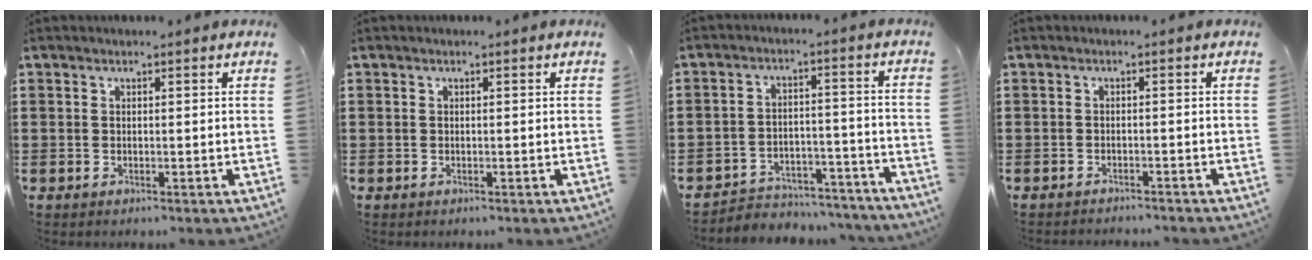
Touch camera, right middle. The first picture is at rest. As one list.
[{"total": 0.0}, {"total": 4.6, "force": [-4.5, 1.0, 0.3], "torque": [-0.008, 0.012, -0.095]}, {"total": 1.1, "force": [-1.0, -0.1, 0.0], "torque": [-0.005, -0.001, -0.021]}]